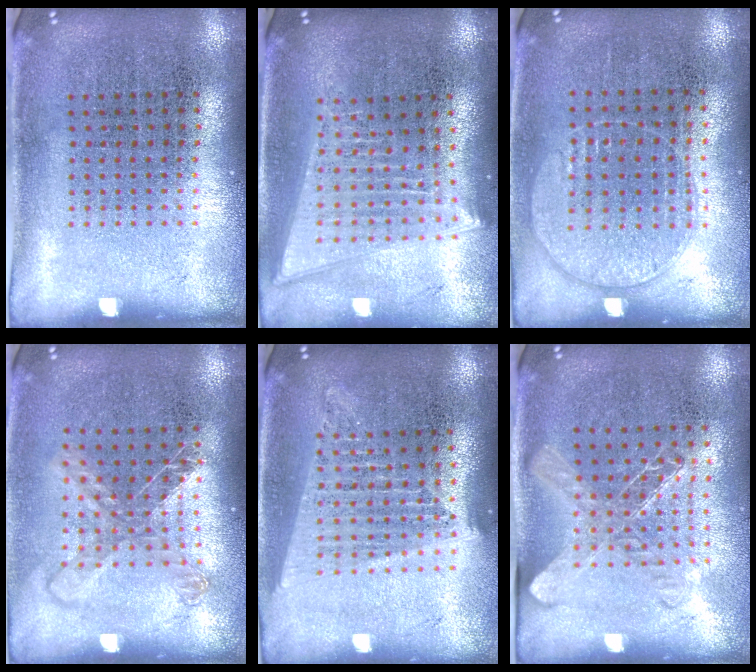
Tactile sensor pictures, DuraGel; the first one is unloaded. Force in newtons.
{"total": 2.0, "press": 1.7, "slide": 1.0}
{"total": 1.0, "press": 0.9, "slide": 0.4}
{"total": 1.3, "press": 1.1, "slide": 0.7}
{"total": 1.8, "press": 1.6, "slide": 0.8}
{"total": 1.5, "press": 1.3, "slide": 0.6}